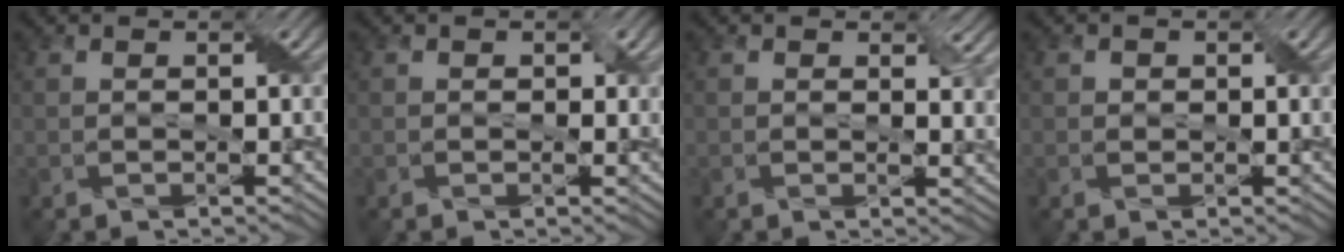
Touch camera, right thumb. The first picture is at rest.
{"total": 1.0, "force": [0.0, 0.8, 0.6], "torque": [-0.009, -0.005, 0.000]}
{"total": 2.7, "force": [1.1, 1.5, 1.9], "torque": [-0.032, -0.007, 0.019]}
{"total": 0.8, "force": [0.2, 0.7, 0.1], "torque": [-0.002, -0.001, 0.001]}